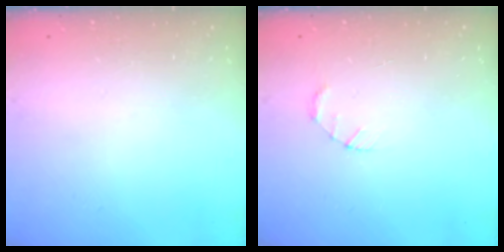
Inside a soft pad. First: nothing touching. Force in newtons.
{"total": 1.5, "press": 1.5, "slide": 0.3}